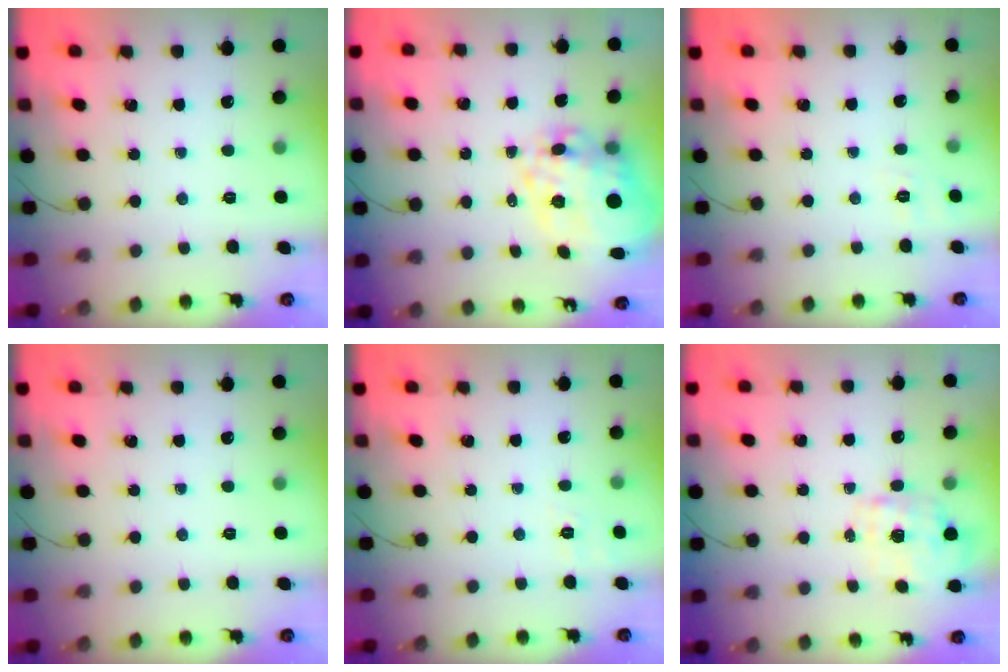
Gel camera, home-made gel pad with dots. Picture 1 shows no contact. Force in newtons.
{"total": 11.8, "press": 11.0, "slide": 4.4}
{"total": 6.7, "press": 6.5, "slide": 1.8}
{"total": 0.0}
{"total": 5.9, "press": 5.6, "slide": 1.9}
{"total": 1.7, "press": 1.6, "slide": 0.6}